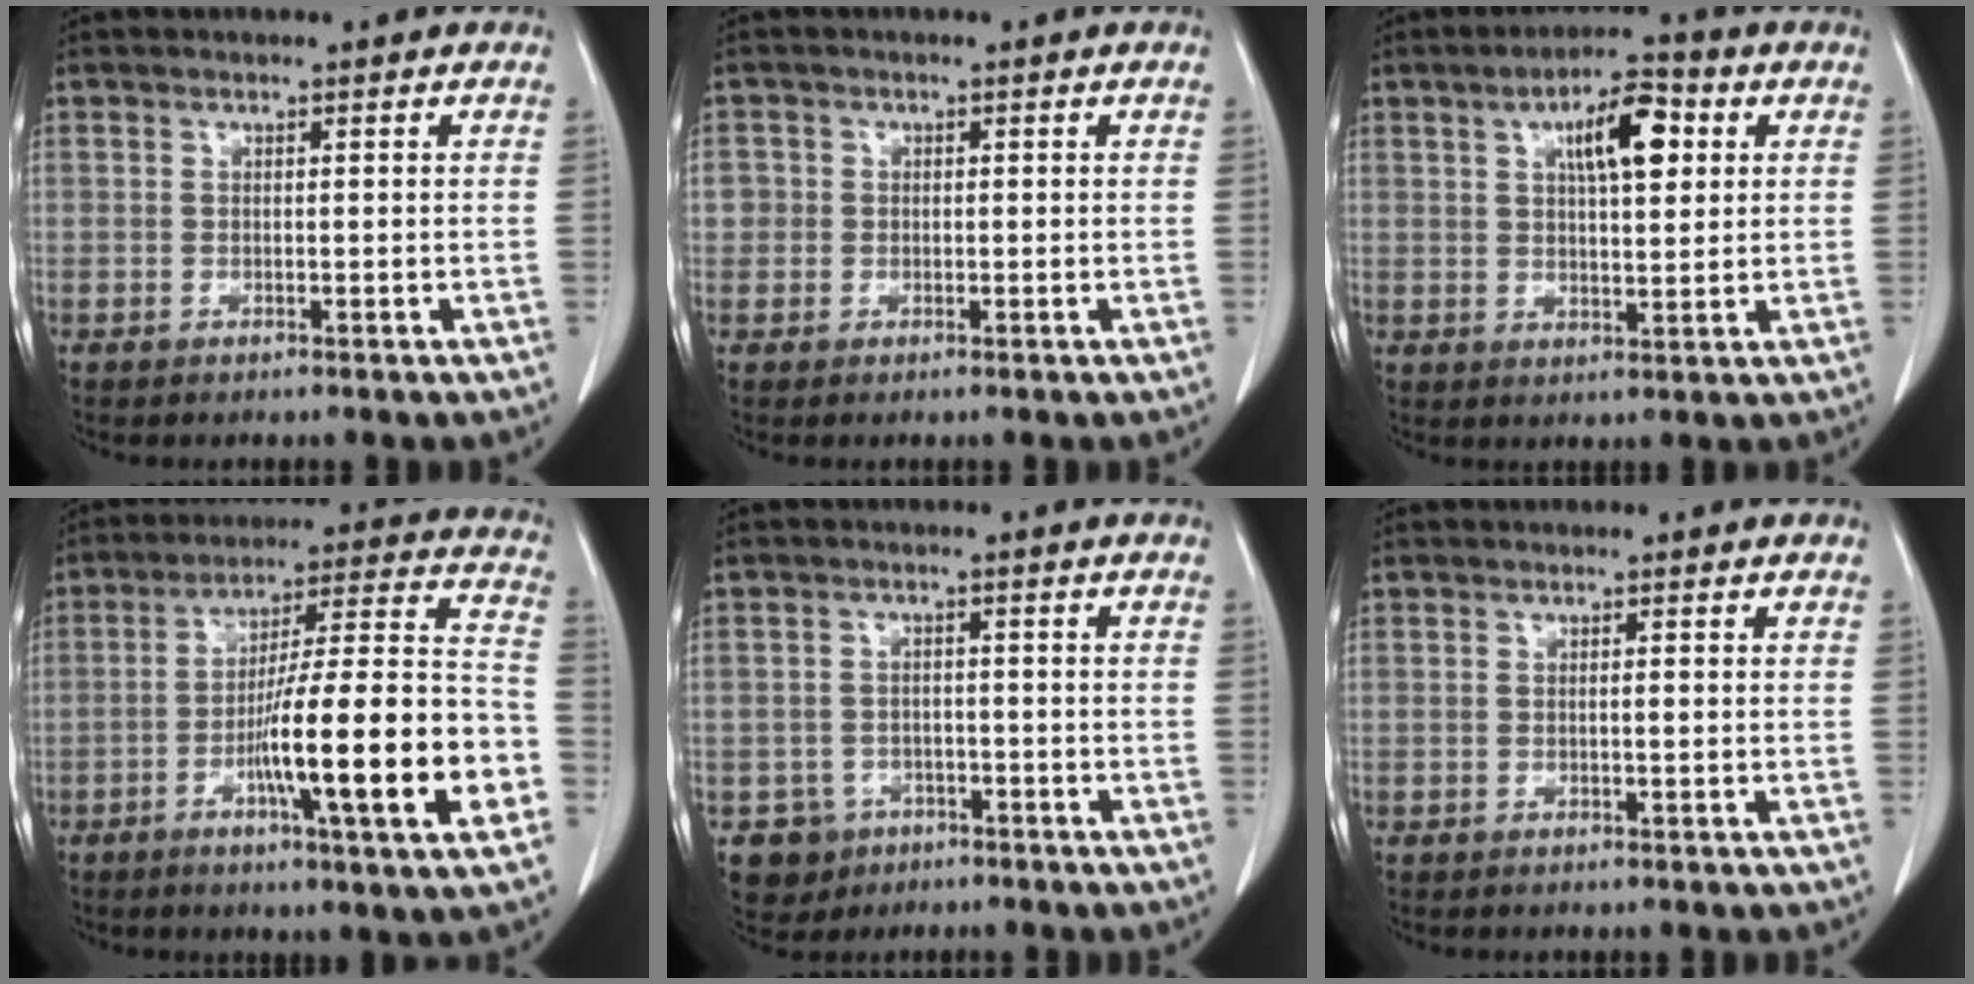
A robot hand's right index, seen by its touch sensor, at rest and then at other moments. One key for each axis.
{"total": 2.0, "fx": 0.1, "fy": 2.0, "fz": 0.2, "tx": 0.010, "ty": 0.007, "tz": 0.001}
{"total": 8.6, "fx": 3.0, "fy": 2.7, "fz": 7.6, "tx": -0.125, "ty": 0.015, "tz": 0.049}
{"total": 20.4, "fx": -6.5, "fy": 0.8, "fz": 19.3, "tx": -0.276, "ty": 0.004, "tz": -0.099}
{"total": 5.0, "fx": -2.6, "fy": 4.3, "fz": 0.3, "tx": -0.006, "ty": 0.010, "tz": -0.037}
{"total": 0.6, "fx": 0.0, "fy": 0.0, "fz": 0.6, "tx": -0.011, "ty": 0.001, "tz": 0.001}